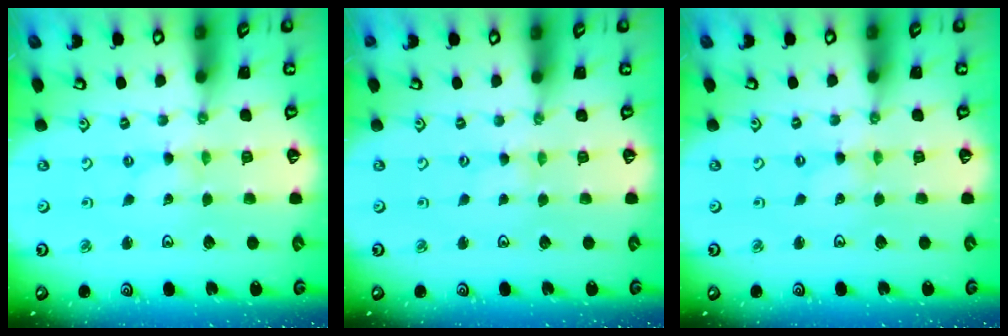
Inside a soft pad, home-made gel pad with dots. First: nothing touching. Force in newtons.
{"total": 0.0}
{"total": 0.0}